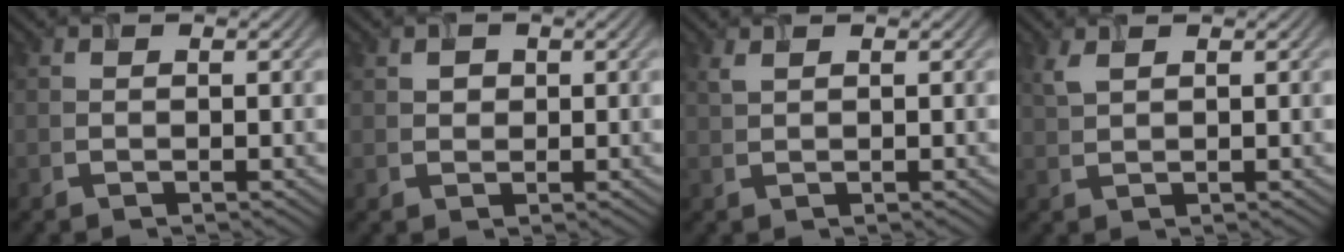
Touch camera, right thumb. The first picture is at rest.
{"total": 1.3, "force": [0.5, 1.1, 0.5], "torque": [-0.011, -0.001, 0.010]}
{"total": 1.0, "force": [0.7, 0.2, 0.7], "torque": [-0.023, 0.002, 0.017]}
{"total": 1.9, "force": [1.2, 0.6, 1.3], "torque": [-0.040, 0.003, 0.028]}